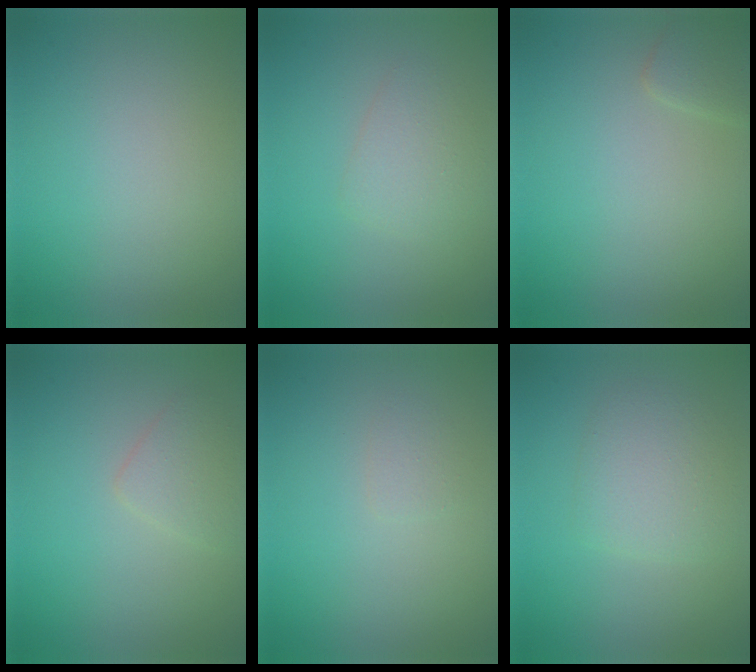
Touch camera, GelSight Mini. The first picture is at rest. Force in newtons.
{"total": 2.1, "press": 2.1, "slide": 0.1}
{"total": 1.4, "press": 1.4, "slide": 0.1}
{"total": 1.8, "press": 1.8, "slide": 0.1}
{"total": 0.9, "press": 0.9, "slide": 0.0}
{"total": 2.9, "press": 2.9, "slide": 0.0}